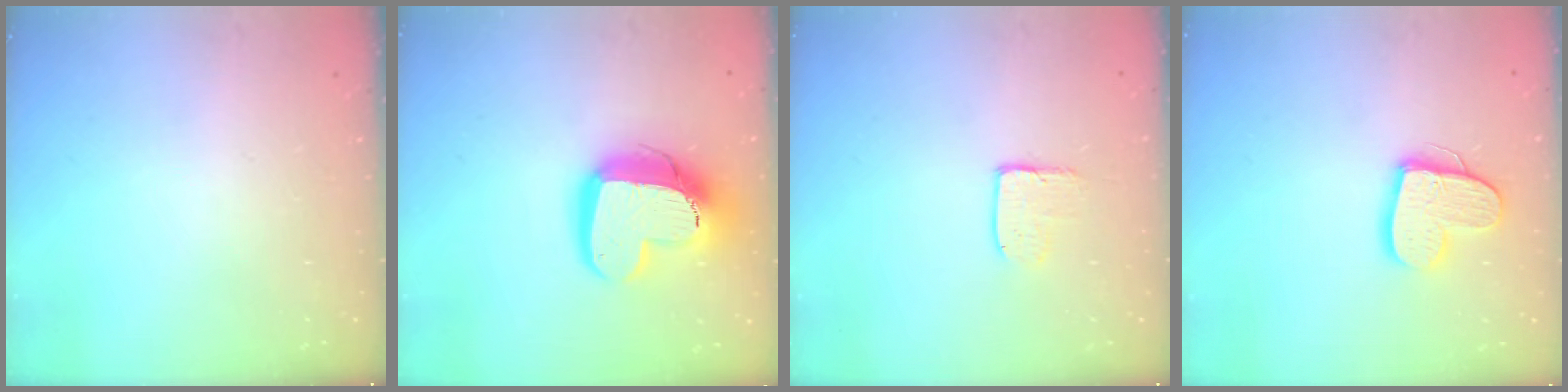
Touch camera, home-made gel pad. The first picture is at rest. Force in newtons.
{"total": 16.6, "press": 16.5, "slide": 1.6}
{"total": 3.8, "press": 3.8, "slide": 0.3}
{"total": 12.9, "press": 12.9, "slide": 1.0}